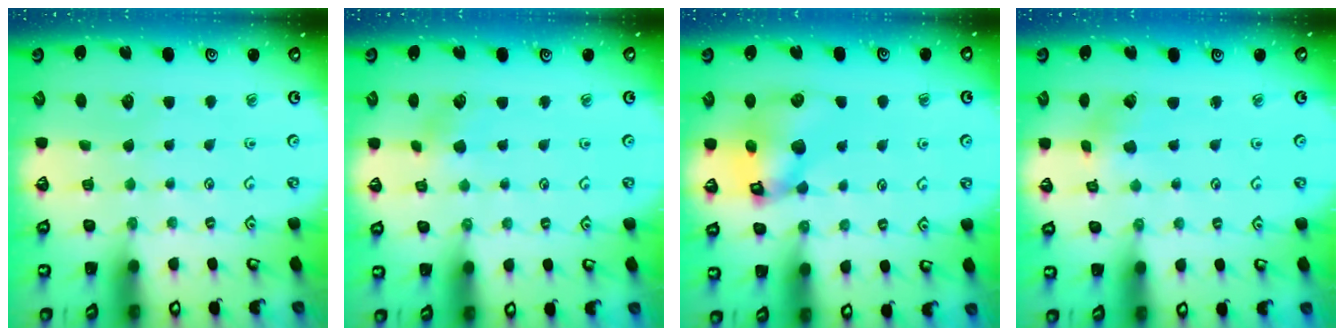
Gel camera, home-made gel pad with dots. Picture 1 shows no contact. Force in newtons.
{"total": 1.8, "press": 1.8, "slide": 0.3}
{"total": 11.0, "press": 10.9, "slide": 1.6}
{"total": 1.4, "press": 1.4, "slide": 0.2}